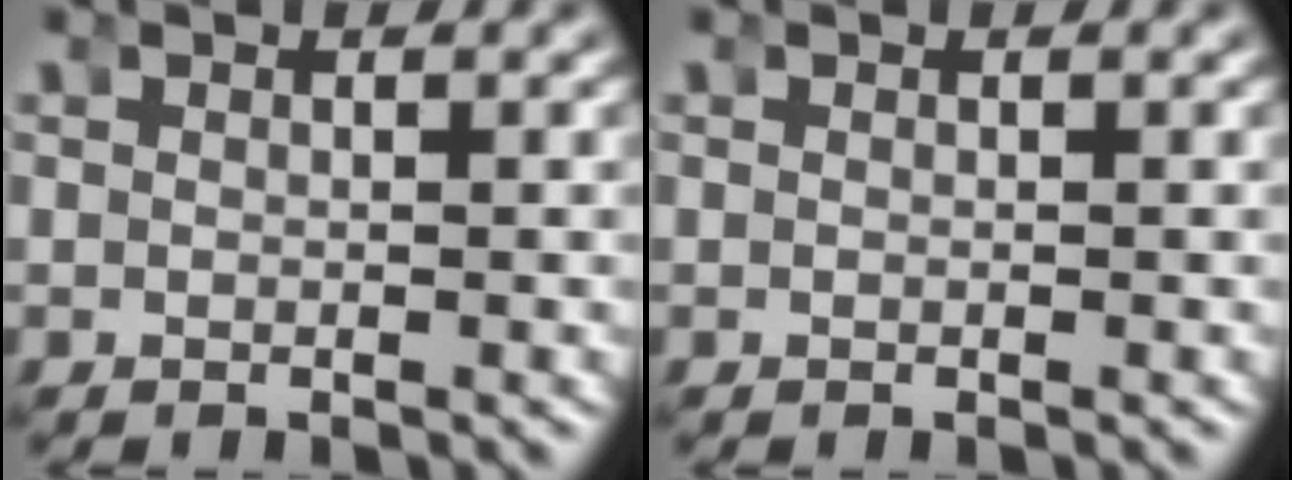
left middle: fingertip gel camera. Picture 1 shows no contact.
{"total": 0.0}